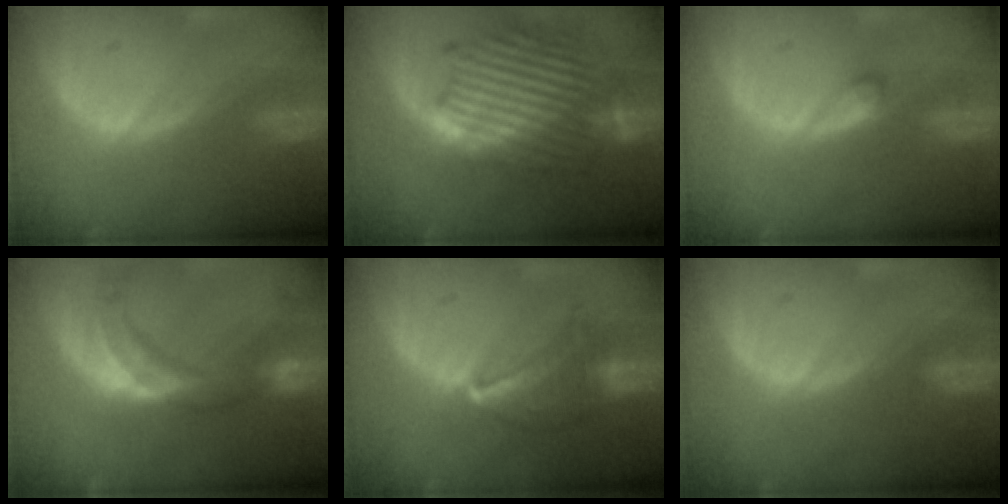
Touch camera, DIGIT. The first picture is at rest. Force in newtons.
{"total": 12.9, "press": 12.8, "slide": 1.1}
{"total": 1.3, "press": 1.2, "slide": 0.3}
{"total": 11.1, "press": 9.5, "slide": 5.8}
{"total": 7.1, "press": 6.3, "slide": 3.1}
{"total": 0.6, "press": 0.6, "slide": 0.2}